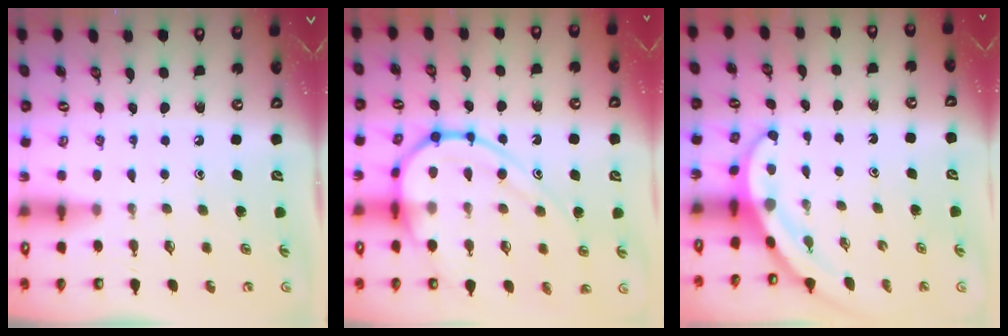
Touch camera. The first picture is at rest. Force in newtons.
{"total": 15.2, "press": 15.1, "slide": 1.6}
{"total": 3.2, "press": 3.2, "slide": 0.1}